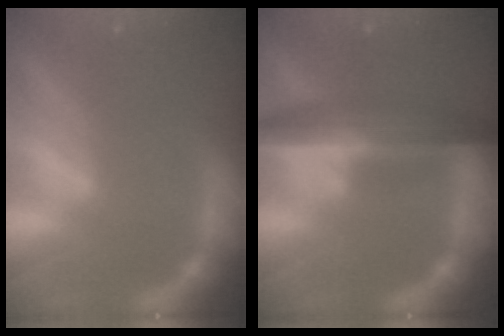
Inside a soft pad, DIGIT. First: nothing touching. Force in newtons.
{"total": 7.4}